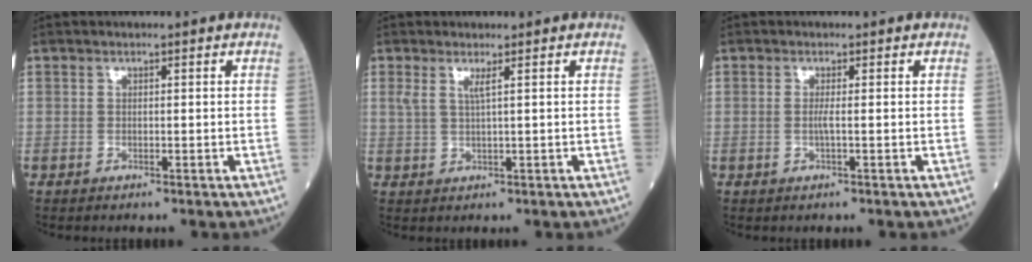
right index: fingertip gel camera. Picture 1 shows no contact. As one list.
[{"total": 1.8, "force": [0.9, -0.2, 1.6], "torque": [-0.040, 0.000, 0.019]}, {"total": 1.1, "force": [-0.2, -0.3, 1.0], "torque": [-0.023, -0.001, -0.006]}]